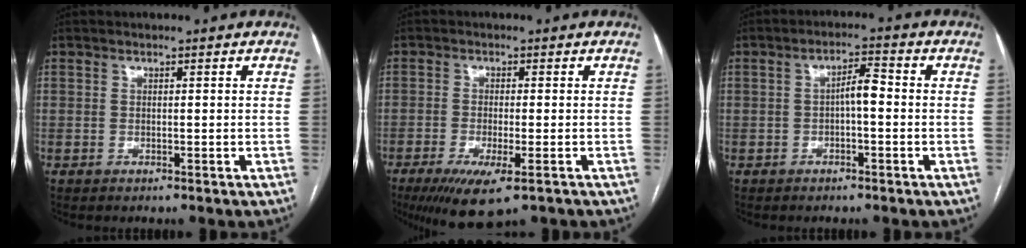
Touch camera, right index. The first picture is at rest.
{"total": 8.3, "force": [-5.0, 1.5, 6.4], "torque": [-0.106, -0.023, -0.078]}
{"total": 3.5, "force": [-0.4, 0.9, 3.3], "torque": [-0.054, 0.013, -0.006]}